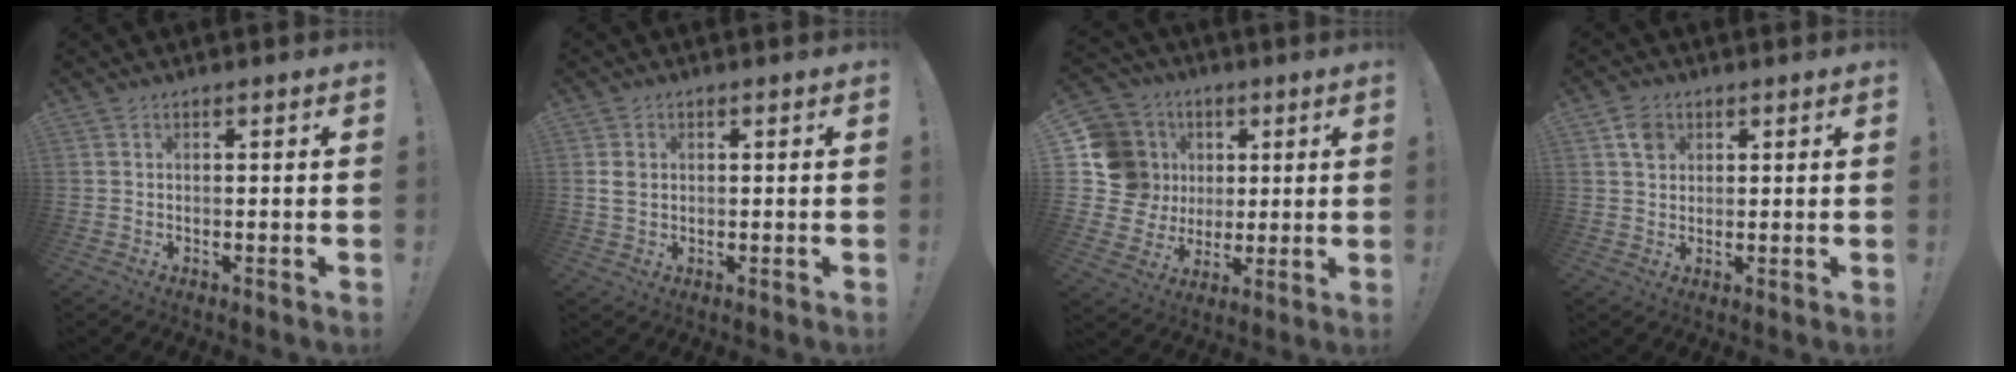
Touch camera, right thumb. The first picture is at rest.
{"total": 2.8, "force": [0.7, 2.1, 1.8], "torque": [-0.026, 0.003, 0.013]}
{"total": 16.5, "force": [3.3, 14.7, 6.7], "torque": [-0.122, 0.001, 0.091]}
{"total": 3.9, "force": [1.9, 3.0, 1.6], "torque": [-0.017, -0.003, 0.033]}